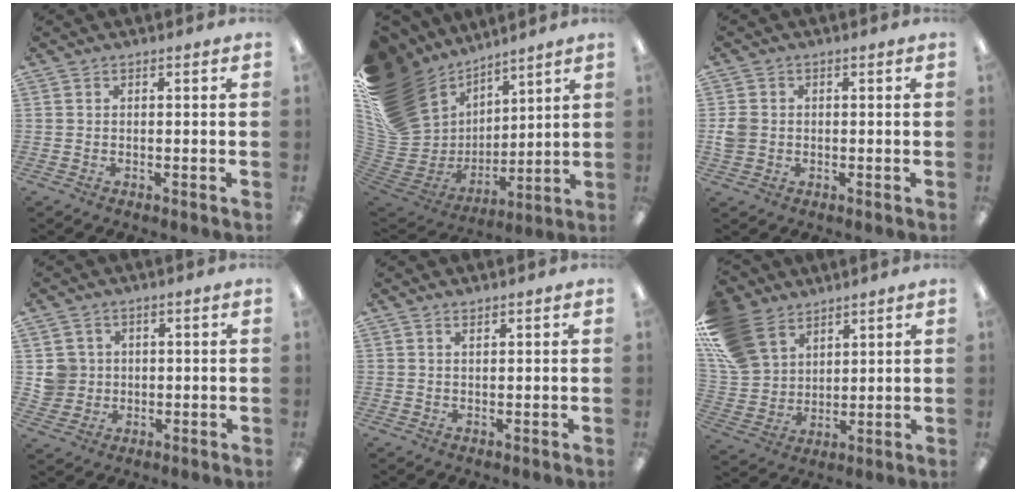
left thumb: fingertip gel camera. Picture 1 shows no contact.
{"total": 23.1, "force": [10.1, 17.2, 11.8], "torque": [-0.248, -0.075, 0.223]}
{"total": 3.4, "force": [-0.2, 3.2, 1.3], "torque": [-0.024, 0.008, -0.002]}
{"total": 5.2, "force": [1.0, 5.1, 0.6], "torque": [-0.011, 0.006, 0.019]}
{"total": 0.9, "force": [0.9, 0.1, 0.3], "torque": [-0.007, -0.001, 0.016]}
{"total": 15.4, "force": [9.5, 10.3, 6.3], "torque": [-0.154, -0.035, 0.190]}